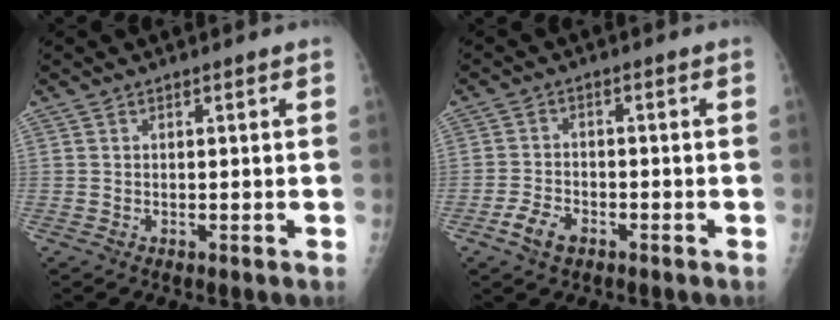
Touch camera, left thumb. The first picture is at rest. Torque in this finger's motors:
{"motor_torque": [-0.55, 0.56, -0.09, 0.04, 0.09]}